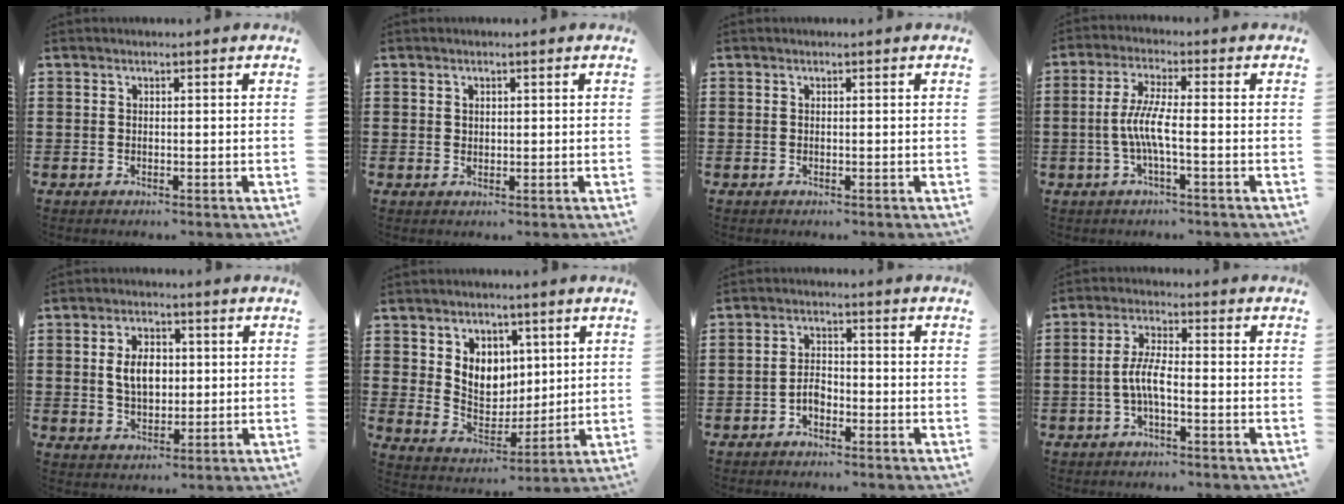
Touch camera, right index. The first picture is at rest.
{"total": 0.9, "force": [0.5, 0.7, 0.2], "torque": [-0.006, 0.003, 0.011]}
{"total": 0.0}
{"total": 5.6, "force": [-1.4, 0.6, 5.4], "torque": [-0.125, -0.011, -0.036]}
{"total": 5.4, "force": [0.6, 3.3, 4.3], "torque": [-0.082, 0.003, 0.002]}
{"total": 6.5, "force": [2.8, 5.4, 2.1], "torque": [-0.045, -0.006, 0.049]}
{"total": 2.6, "force": [-1.5, 1.4, 1.6], "torque": [-0.034, 0.003, -0.031]}
{"total": 4.8, "force": [-1.5, 1.1, 4.4], "torque": [-0.106, -0.004, -0.036]}